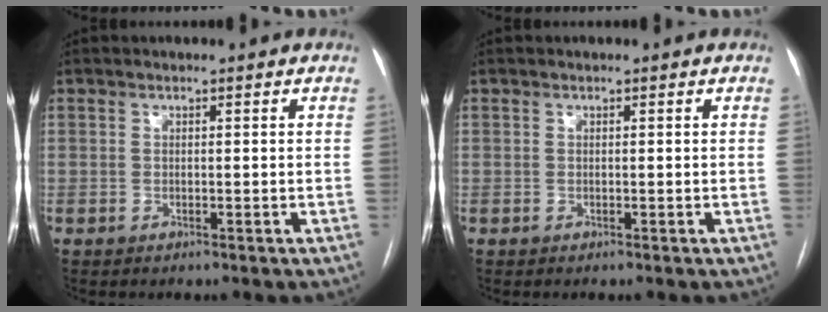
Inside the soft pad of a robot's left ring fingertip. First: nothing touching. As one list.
[{"total": 0.0}]